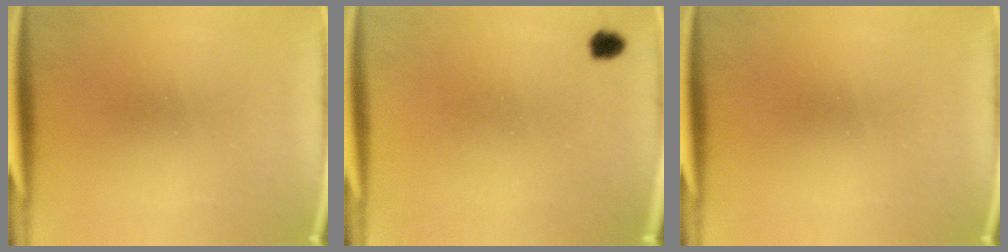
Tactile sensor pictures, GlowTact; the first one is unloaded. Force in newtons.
{"total": 1.8}
{"total": 0.0}